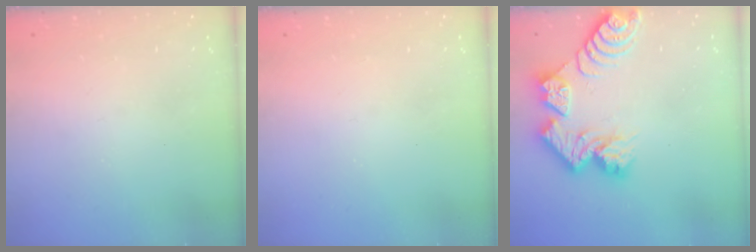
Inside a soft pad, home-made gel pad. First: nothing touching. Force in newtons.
{"total": 0.0}
{"total": 12.7, "press": 12.6, "slide": 1.0}